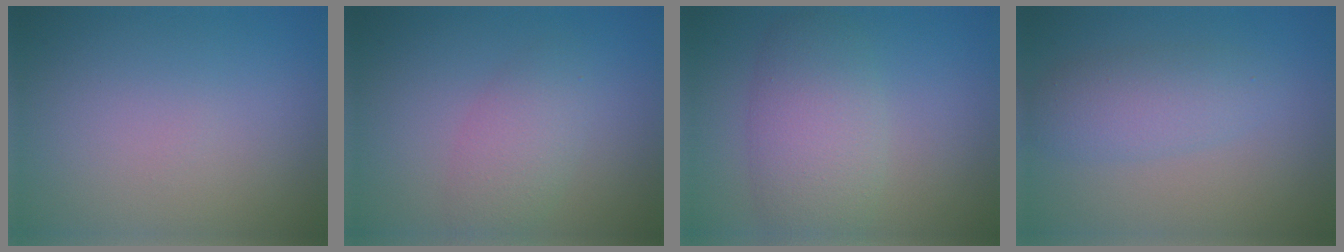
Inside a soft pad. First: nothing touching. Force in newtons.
{"total": 2.9, "press": 2.9, "slide": 0.1}
{"total": 5.3, "press": 5.3, "slide": 0.3}
{"total": 3.3, "press": 3.3, "slide": 0.1}